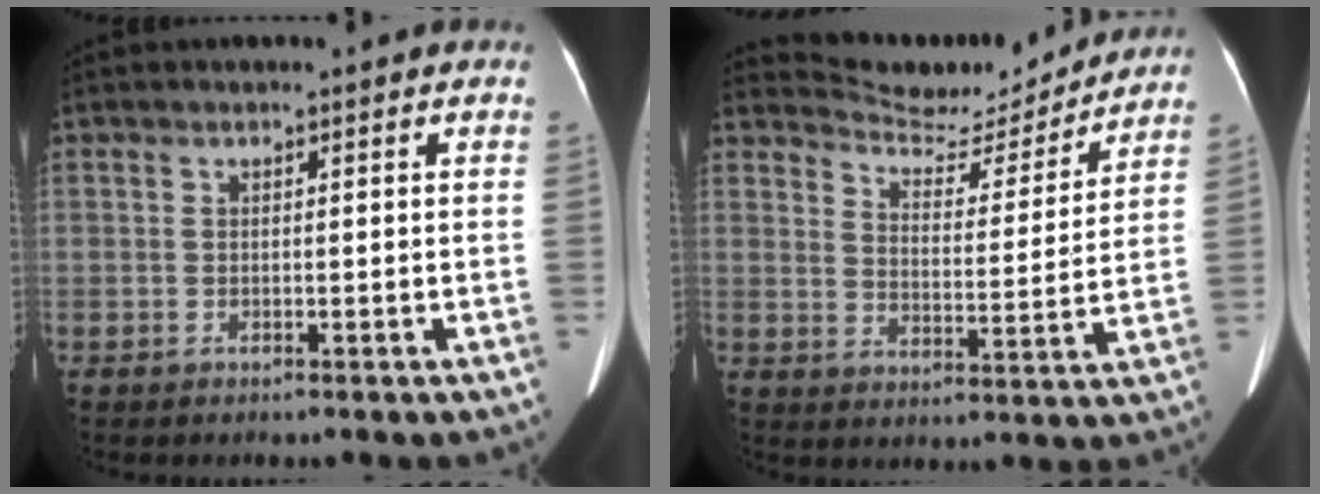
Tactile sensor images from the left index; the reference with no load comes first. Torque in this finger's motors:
{"motor_torque": [-0.13, -0.50, -0.03, -0.05]}